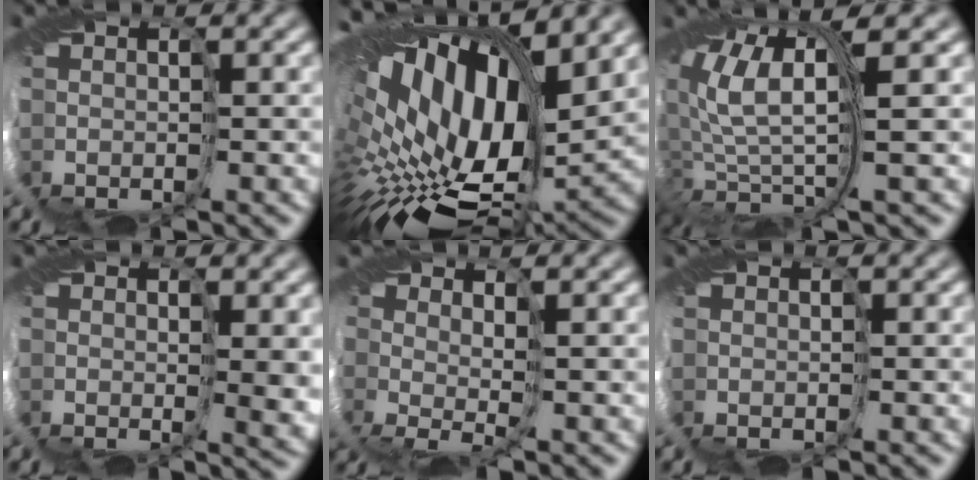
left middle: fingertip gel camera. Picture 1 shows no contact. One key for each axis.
{"total": 17.3, "fx": 4.0, "fy": 8.4, "fz": 14.6, "tx": -0.264, "ty": -0.022, "tz": 0.098}
{"total": 9.3, "fx": 2.2, "fy": 2.8, "fz": 8.6, "tx": -0.187, "ty": -0.002, "tz": 0.045}
{"total": 4.1, "fx": 0.6, "fy": 2.0, "fz": 3.5, "tx": -0.074, "ty": -0.014, "tz": 0.028}
{"total": 1.3, "fx": 0.6, "fy": -0.9, "fz": 0.7, "tx": -0.009, "ty": 0.000, "tz": 0.016}
{"total": 0.0}